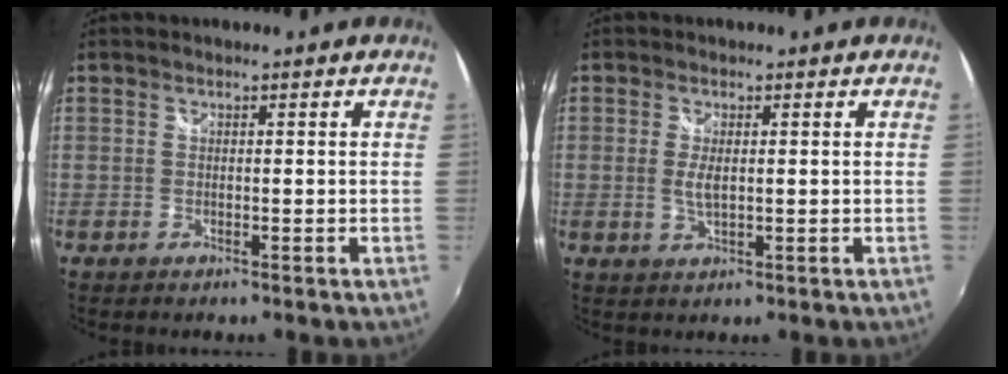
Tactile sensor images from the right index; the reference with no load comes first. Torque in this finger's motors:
{"motor_torque": [0.11, 0.11, 0.06, 0.01]}